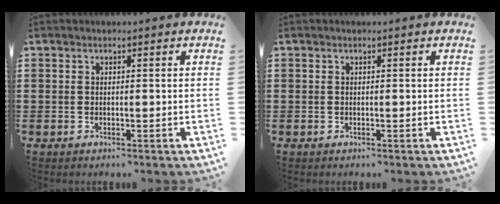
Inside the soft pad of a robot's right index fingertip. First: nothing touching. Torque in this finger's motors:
{"motor_torque": [0.00, 0.00, 0.00, 0.00]}